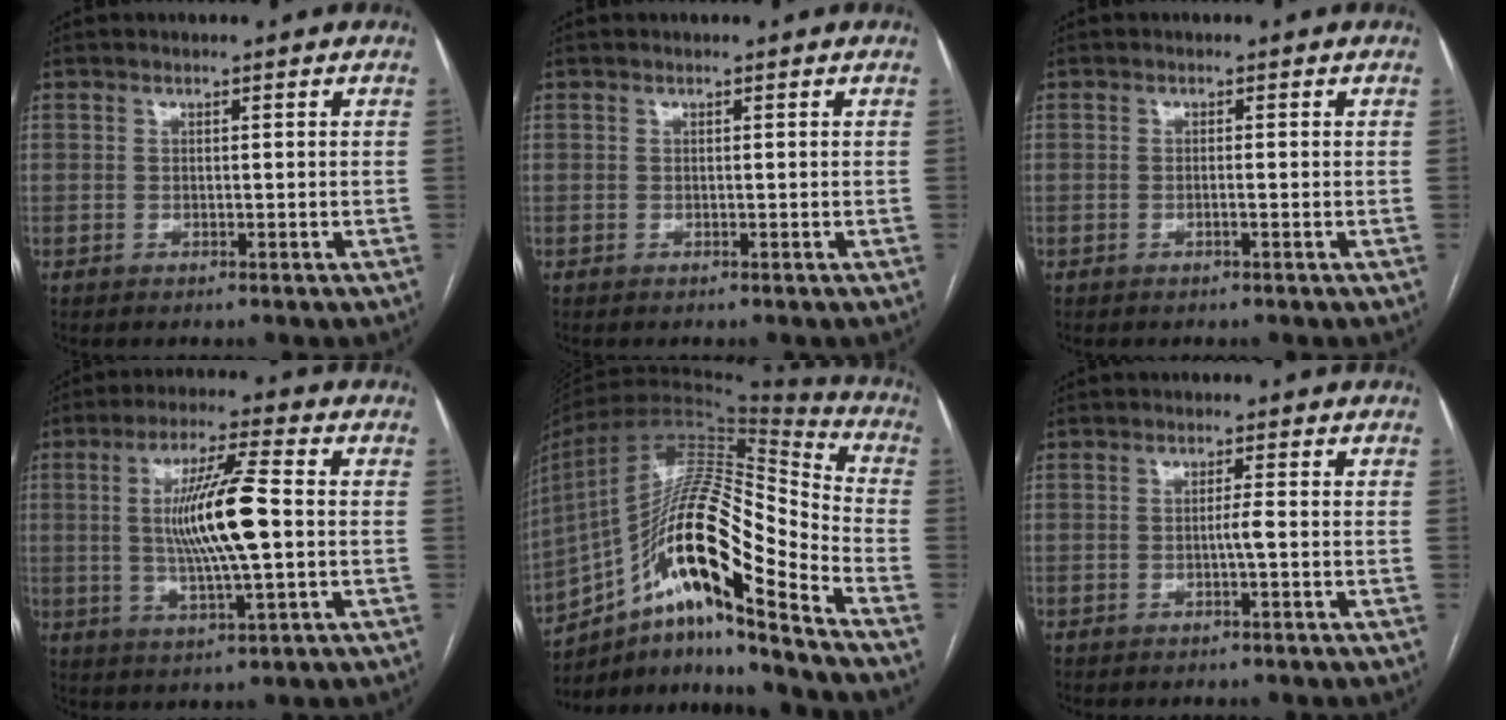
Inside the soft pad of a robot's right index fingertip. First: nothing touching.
{"total": 0.0}
{"total": 0.6, "force": [-0.3, 0.0, 0.6], "torque": [-0.012, 0.001, -0.003]}
{"total": 11.9, "force": [0.3, 0.9, 11.8], "torque": [-0.220, 0.002, 0.005]}
{"total": 22.6, "force": [-12.5, 3.5, 18.5], "torque": [-0.331, 0.019, -0.218]}
{"total": 1.5, "force": [-0.4, -0.3, 1.4], "torque": [-0.024, 0.001, -0.008]}